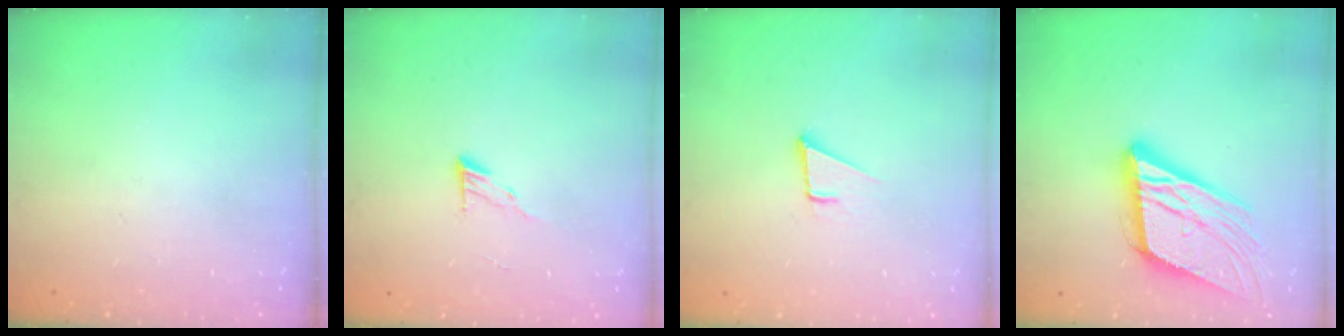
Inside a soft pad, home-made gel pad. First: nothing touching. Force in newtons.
{"total": 4.6, "press": 4.5, "slide": 0.5}
{"total": 3.4, "press": 2.4, "slide": 2.4}
{"total": 18.5, "press": 18.2, "slide": 3.6}